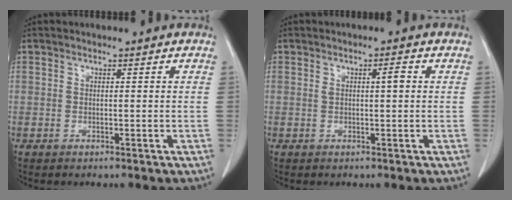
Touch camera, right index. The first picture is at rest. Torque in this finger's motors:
{"motor_torque": [0.00, 0.05, 0.02, 0.03]}